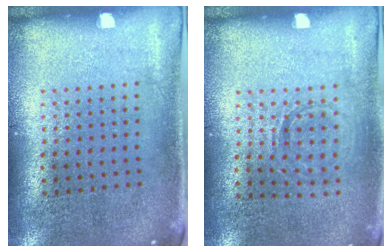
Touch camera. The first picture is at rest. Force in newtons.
{"total": 0.9, "press": 0.9, "slide": 0.1}